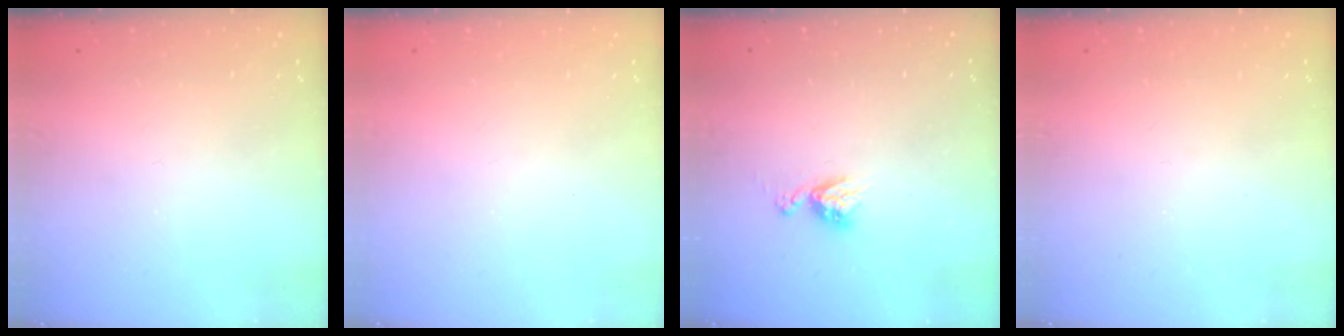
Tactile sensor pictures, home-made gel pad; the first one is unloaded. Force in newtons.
{"total": 0.0}
{"total": 5.0, "press": 4.9, "slide": 0.6}
{"total": 0.0}